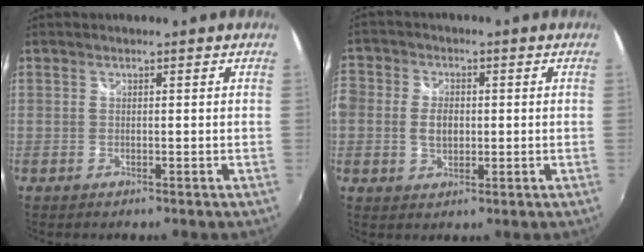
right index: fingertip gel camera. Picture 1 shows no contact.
{"total": 8.1, "force": [-0.7, 6.4, 4.8], "torque": [-0.116, 0.013, -0.019]}